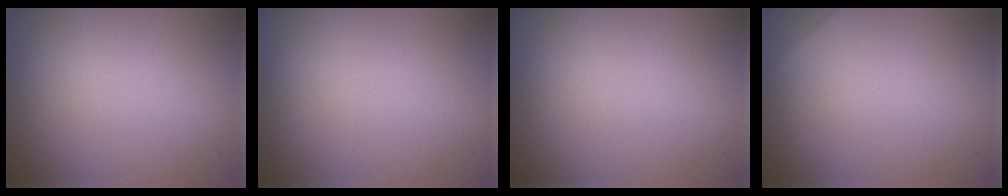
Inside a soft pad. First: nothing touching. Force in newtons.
{"total": 0.0}
{"total": 0.0}
{"total": 1.3, "press": 1.3, "slide": 0.0}